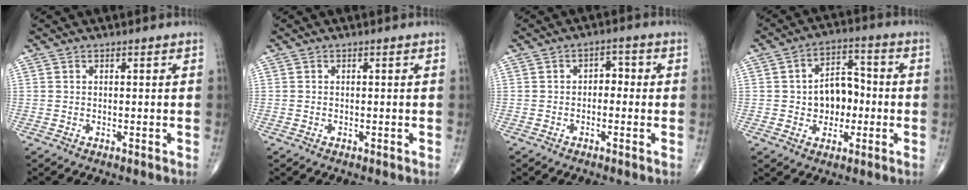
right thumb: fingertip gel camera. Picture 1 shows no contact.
{"total": 0.0}
{"total": 3.1, "force": [-0.4, 2.2, 2.2], "torque": [-0.011, 0.015, -0.016]}
{"total": 9.2, "force": [-0.9, 6.7, 6.3], "torque": [-0.058, 0.026, -0.017]}